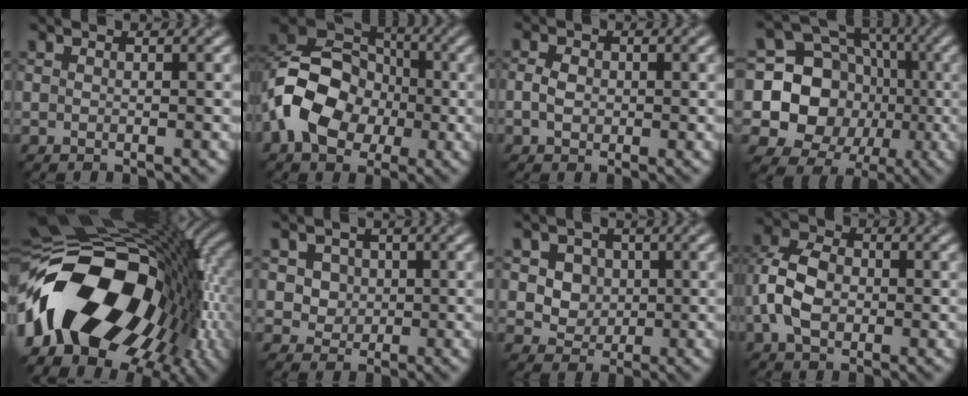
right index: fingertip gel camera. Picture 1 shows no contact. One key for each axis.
{"total": 9.8, "fx": -2.9, "fy": 7.2, "fz": 5.9, "tx": -0.110, "ty": -0.004, "tz": -0.059}
{"total": 2.0, "fx": -0.3, "fy": 1.6, "fz": 1.2, "tx": -0.028, "ty": -0.001, "tz": -0.010}
{"total": 15.7, "fx": -0.5, "fy": 14.3, "fz": 6.4, "tx": -0.142, "ty": 0.017, "tz": -0.033}
{"total": 18.7, "fx": -5.5, "fy": 11.2, "fz": 13.9, "tx": -0.246, "ty": -0.008, "tz": -0.104}
{"total": 3.7, "fx": 1.2, "fy": 3.1, "fz": 1.5, "tx": -0.031, "ty": 0.001, "tz": 0.022}
{"total": 4.6, "fx": 1.3, "fy": 3.9, "fz": 2.1, "tx": -0.037, "ty": 0.003, "tz": 0.024}
{"total": 5.8, "fx": -1.0, "fy": 4.0, "fz": 4.1, "tx": -0.091, "ty": 0.007, "tz": -0.028}